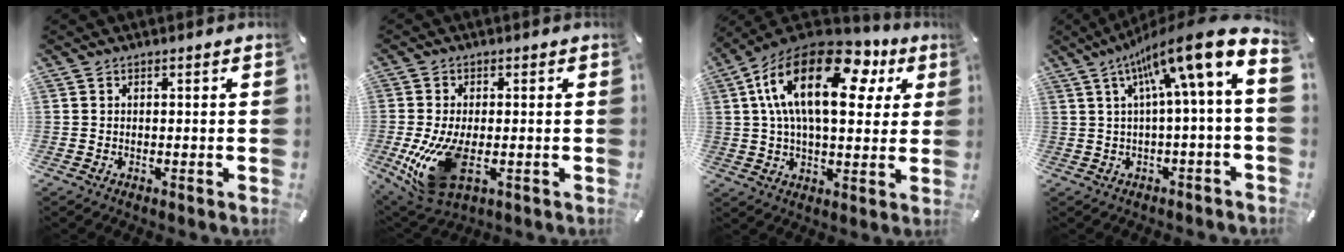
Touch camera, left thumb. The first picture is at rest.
{"total": 14.0, "force": [-2.3, 7.4, 11.7], "torque": [-0.237, -0.027, -0.033]}
{"total": 22.4, "force": [8.2, 11.2, 17.6], "torque": [-0.328, -0.031, 0.126]}
{"total": 13.9, "force": [6.2, 1.0, 12.4], "torque": [-0.201, -0.059, 0.090]}